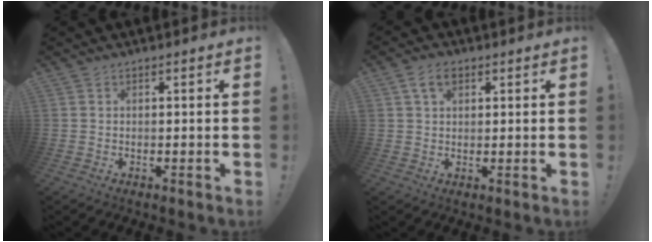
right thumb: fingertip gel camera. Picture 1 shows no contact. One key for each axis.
{"total": 5.1, "fx": 2.4, "fy": 3.2, "fz": 3.1, "tx": -0.051, "ty": 0.002, "tz": 0.045}